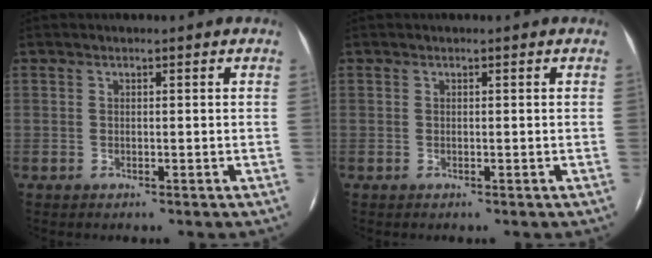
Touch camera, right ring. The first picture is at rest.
{"total": 0.0}